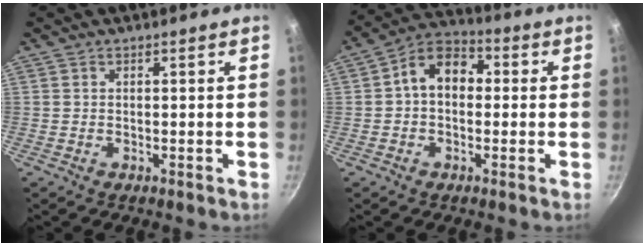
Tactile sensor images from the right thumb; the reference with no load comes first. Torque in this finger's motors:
{"motor_torque": [0.58, 2.09, 1.00, -0.25, 0.00]}